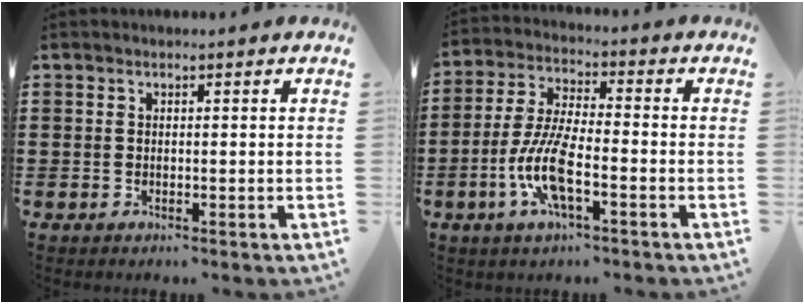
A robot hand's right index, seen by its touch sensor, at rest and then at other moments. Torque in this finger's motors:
{"motor_torque": [2.03, 0.11, 0.50, 0.21]}